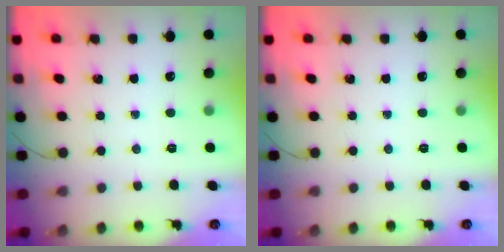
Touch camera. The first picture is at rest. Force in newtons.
{"total": 0.0}